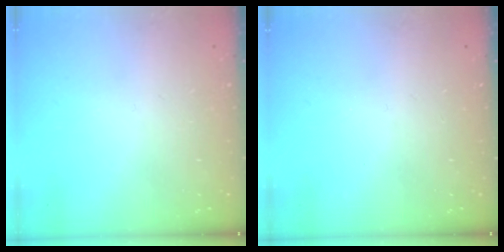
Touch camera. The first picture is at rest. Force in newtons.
{"total": 0.0}